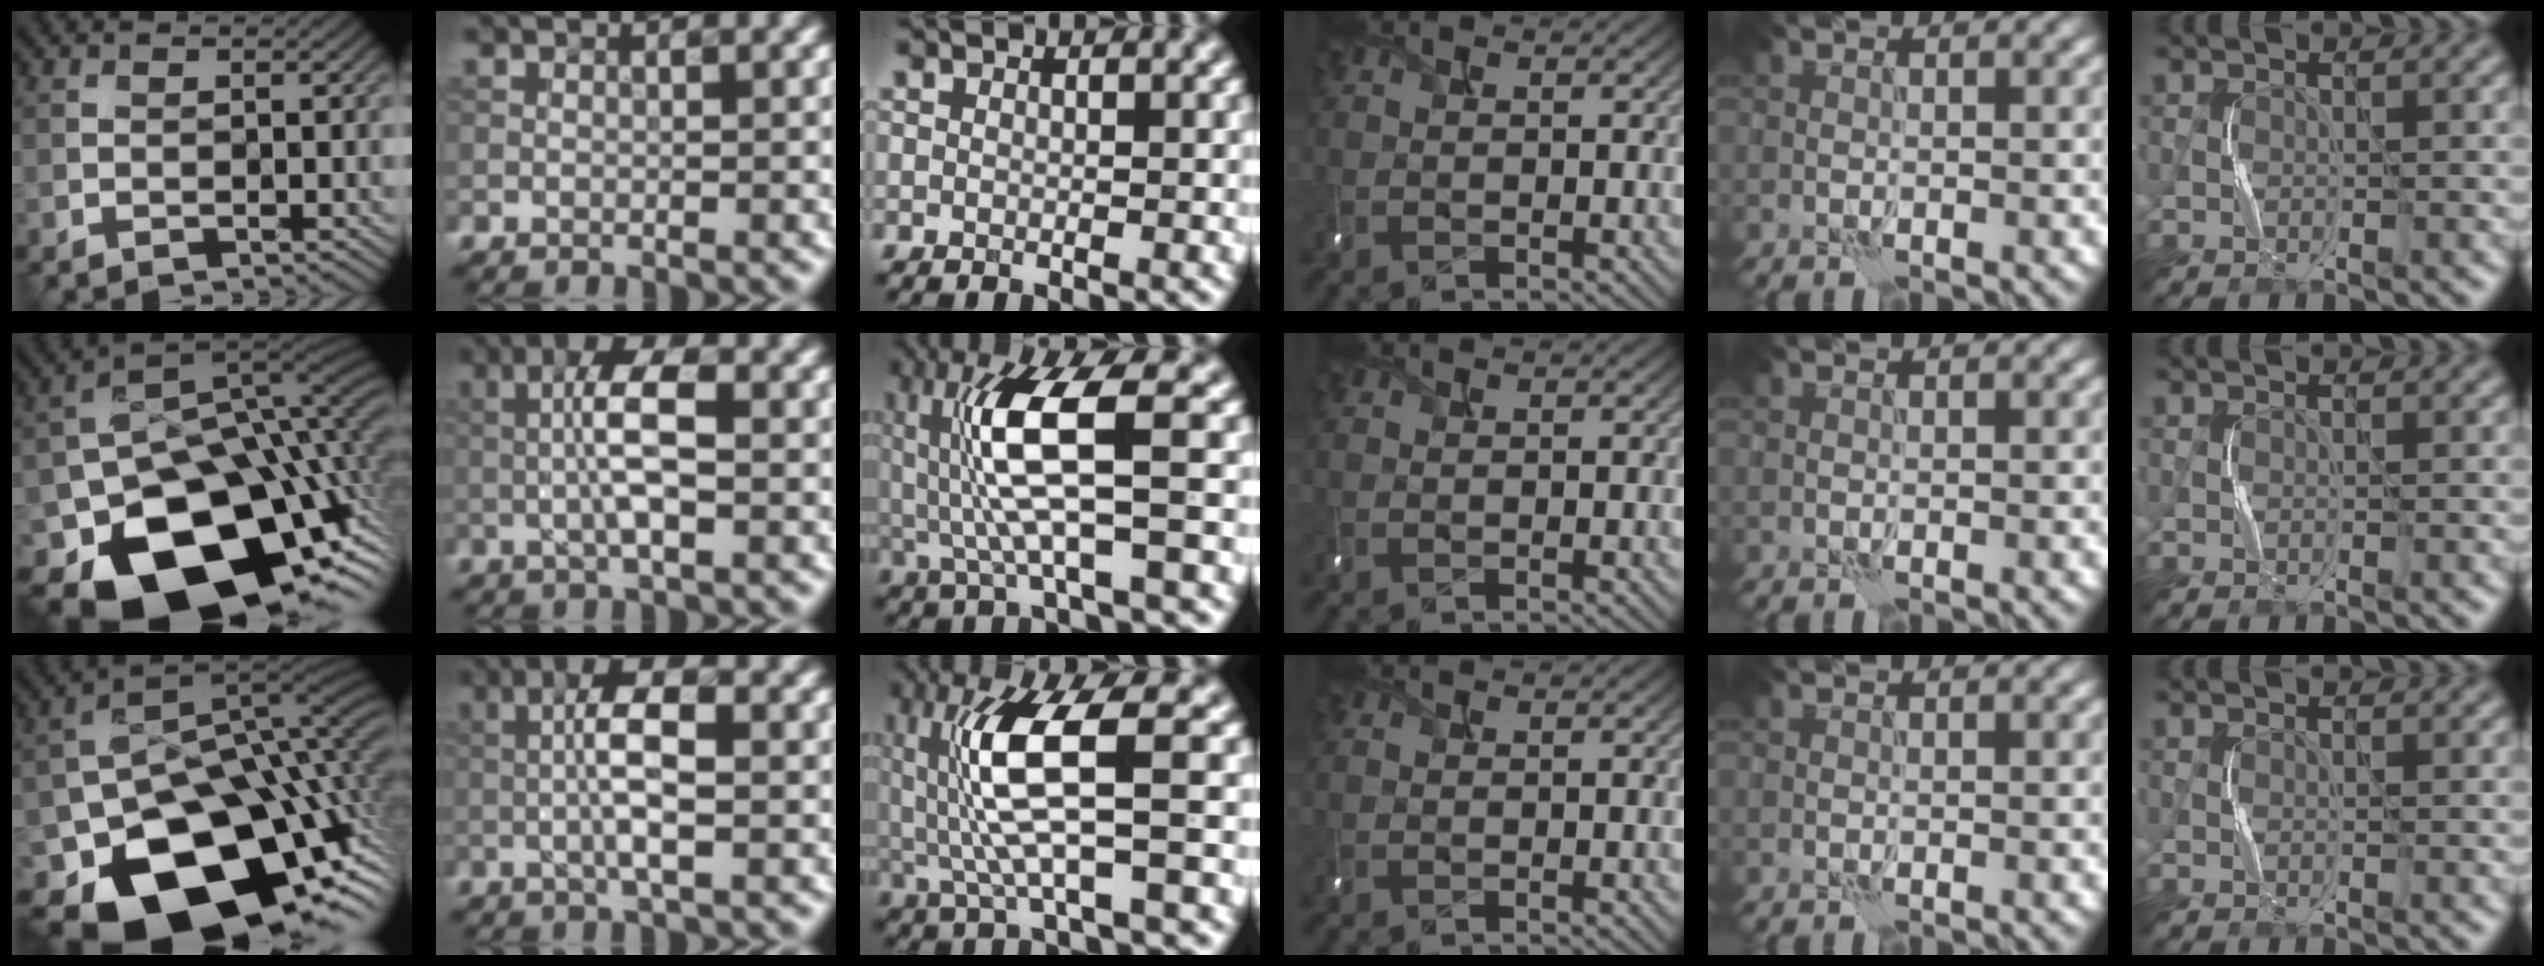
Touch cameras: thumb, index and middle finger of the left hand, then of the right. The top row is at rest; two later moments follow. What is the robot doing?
{"motion": "shake", "object": "tambourine"}